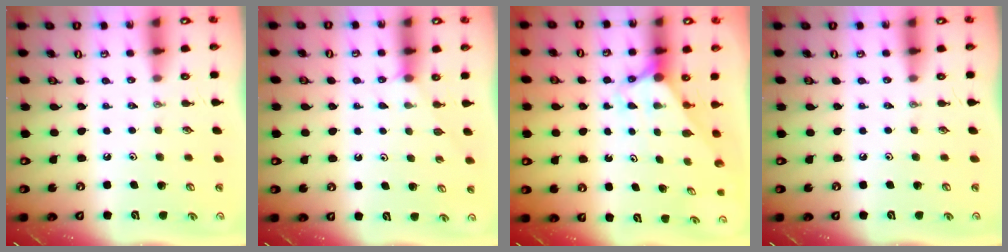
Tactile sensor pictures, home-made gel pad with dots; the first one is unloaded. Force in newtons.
{"total": 3.2, "press": 3.1, "slide": 0.4}
{"total": 2.8, "press": 2.8, "slide": 0.1}
{"total": 0.0}